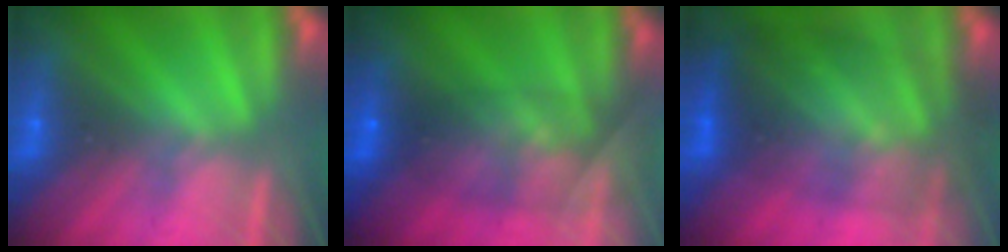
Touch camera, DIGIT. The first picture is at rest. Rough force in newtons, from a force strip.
{"total": 5.7}
{"total": 10.6}